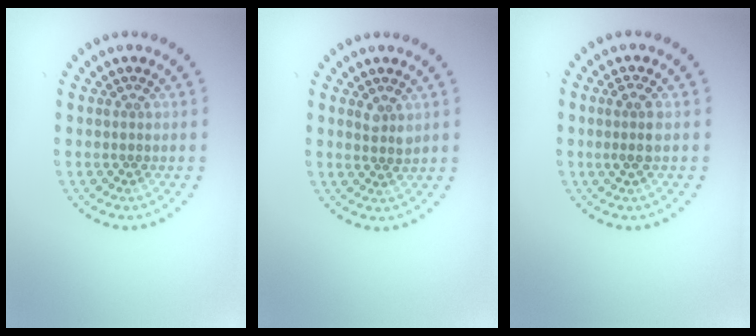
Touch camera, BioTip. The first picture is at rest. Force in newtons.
{"total": 1.2, "press": 1.1, "slide": 0.5}
{"total": 1.6, "press": 1.4, "slide": 0.8}